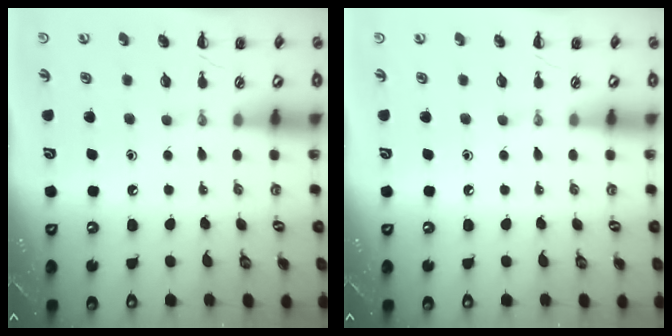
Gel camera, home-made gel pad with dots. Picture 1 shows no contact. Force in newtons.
{"total": 0.0}